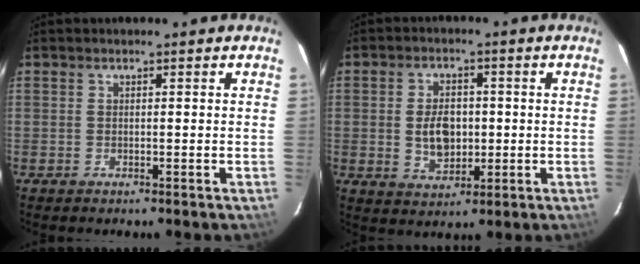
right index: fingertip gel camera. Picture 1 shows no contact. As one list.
[{"total": 7.3, "force": [-0.3, 4.7, 5.6], "torque": [-0.104, 0.004, 0.002]}]